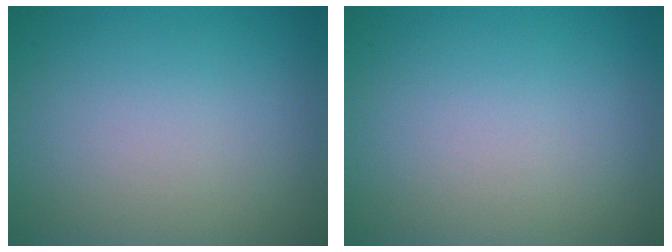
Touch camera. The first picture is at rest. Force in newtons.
{"total": 0.0}